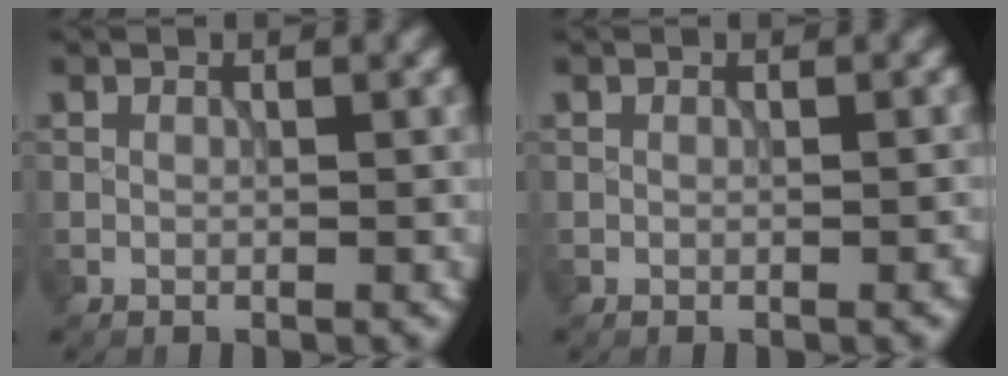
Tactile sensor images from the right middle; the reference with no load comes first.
{"total": 0.5, "force": [-0.3, 0.1, 0.4], "torque": [-0.005, 0.001, -0.002]}